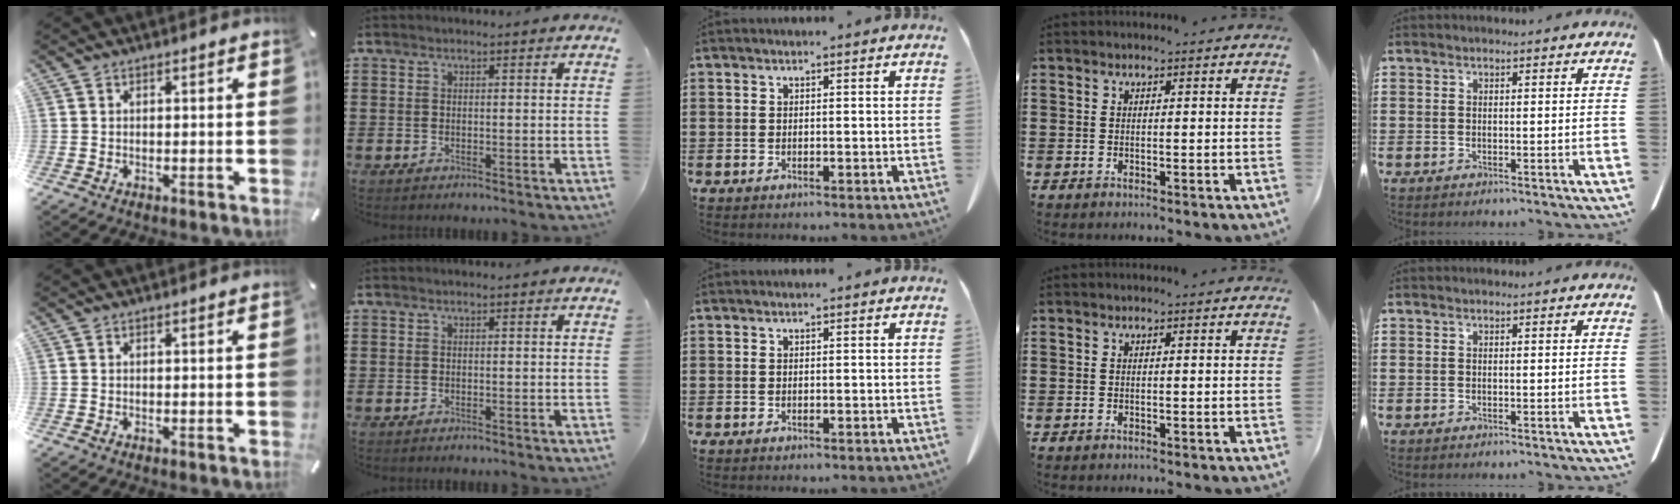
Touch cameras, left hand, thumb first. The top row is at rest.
{}